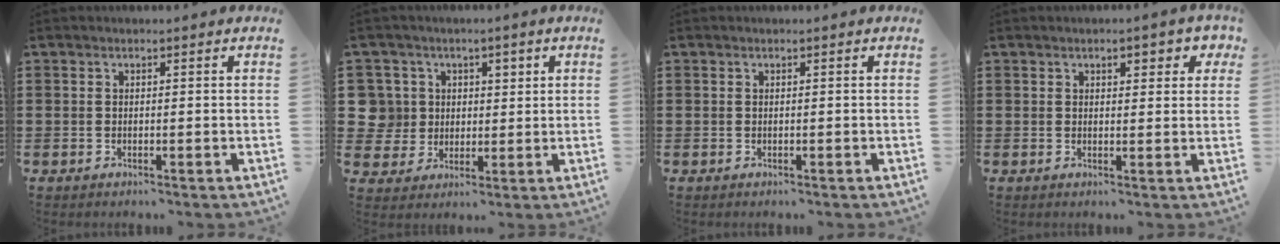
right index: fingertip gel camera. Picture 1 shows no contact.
{"total": 6.3, "force": [1.5, 6.1, 0.4], "torque": [-0.051, 0.013, 0.029]}
{"total": 0.0}
{"total": 2.5, "force": [1.3, 1.1, 1.8], "torque": [-0.023, 0.002, 0.017]}